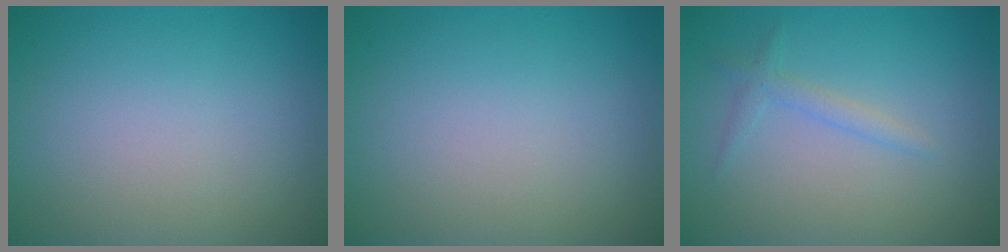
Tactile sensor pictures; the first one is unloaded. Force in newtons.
{"total": 0.0}
{"total": 1.3, "press": 1.3, "slide": 0.1}